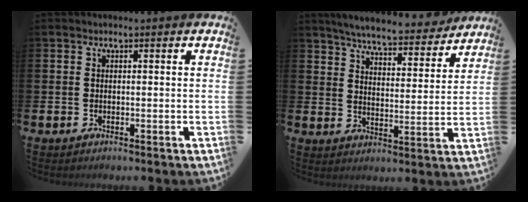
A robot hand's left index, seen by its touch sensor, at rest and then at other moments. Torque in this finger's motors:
{"motor_torque": [0.52, -0.65, 0.87, 0.21]}